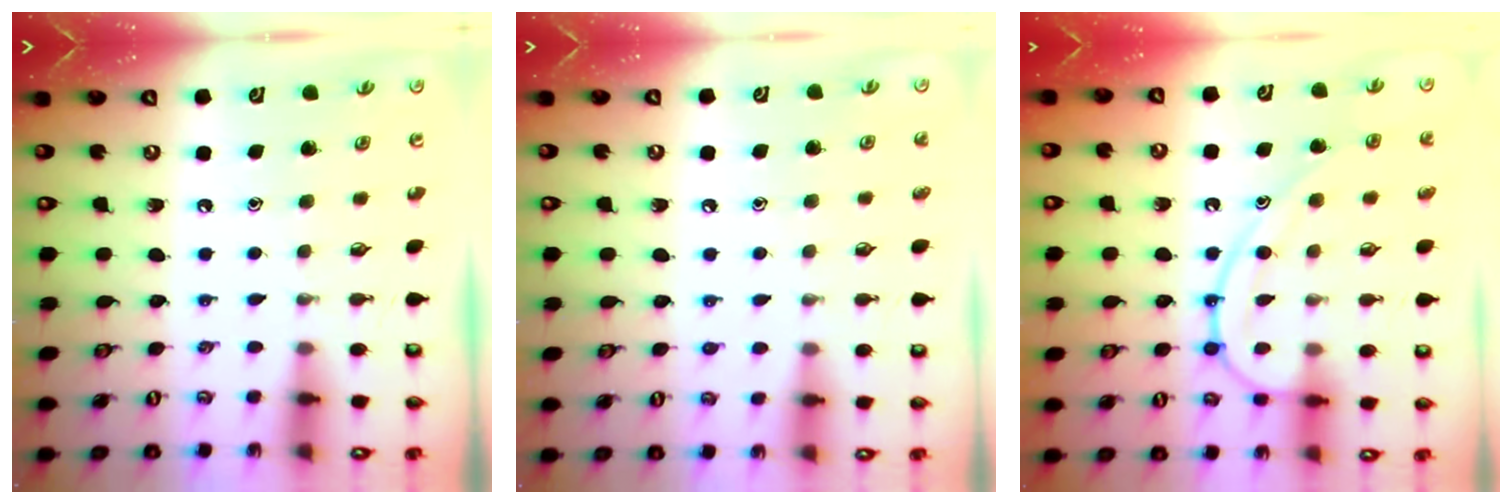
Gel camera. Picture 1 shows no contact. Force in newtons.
{"total": 4.2, "press": 4.1, "slide": 0.9}
{"total": 13.3, "press": 13.3, "slide": 1.1}